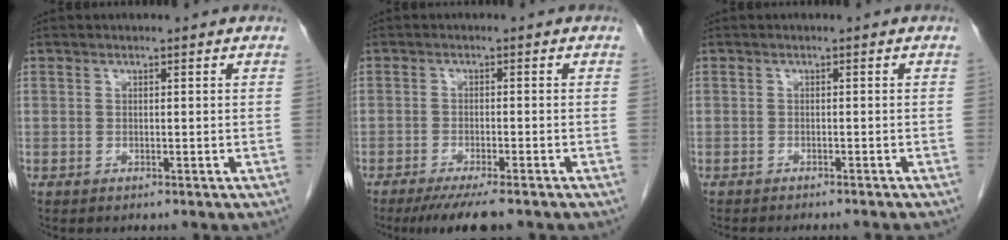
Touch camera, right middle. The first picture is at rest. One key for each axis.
{"total": 7.0, "fx": -5.5, "fy": 0.7, "fz": 4.3, "tx": -0.061, "ty": -0.015, "tz": -0.086}
{"total": 7.3, "fx": -6.7, "fy": 0.7, "fz": 2.9, "tx": -0.025, "ty": -0.017, "tz": -0.080}